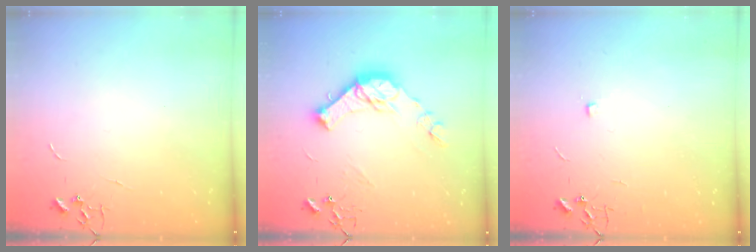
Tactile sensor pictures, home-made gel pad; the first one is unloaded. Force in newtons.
{"total": 16.6, "press": 16.6, "slide": 1.3}
{"total": 5.1, "press": 5.1, "slide": 0.8}